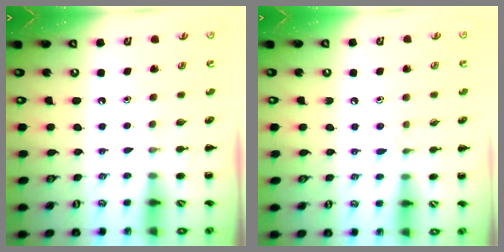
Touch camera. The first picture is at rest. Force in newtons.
{"total": 6.5, "press": 6.1, "slide": 2.4}